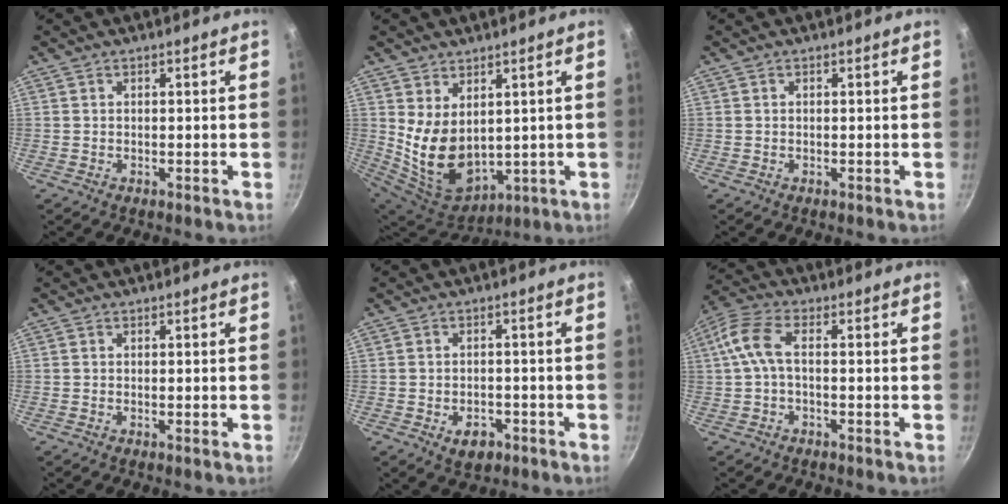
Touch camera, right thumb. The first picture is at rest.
{"total": 12.5, "force": [2.7, 8.2, 9.0], "torque": [-0.143, -0.046, 0.078]}
{"total": 0.0}
{"total": 0.0}
{"total": 4.5, "force": [-2.1, 3.0, 2.7], "torque": [-0.029, 0.011, -0.025]}
{"total": 6.7, "force": [-0.1, 3.0, 6.0], "torque": [-0.145, 0.023, -0.014]}